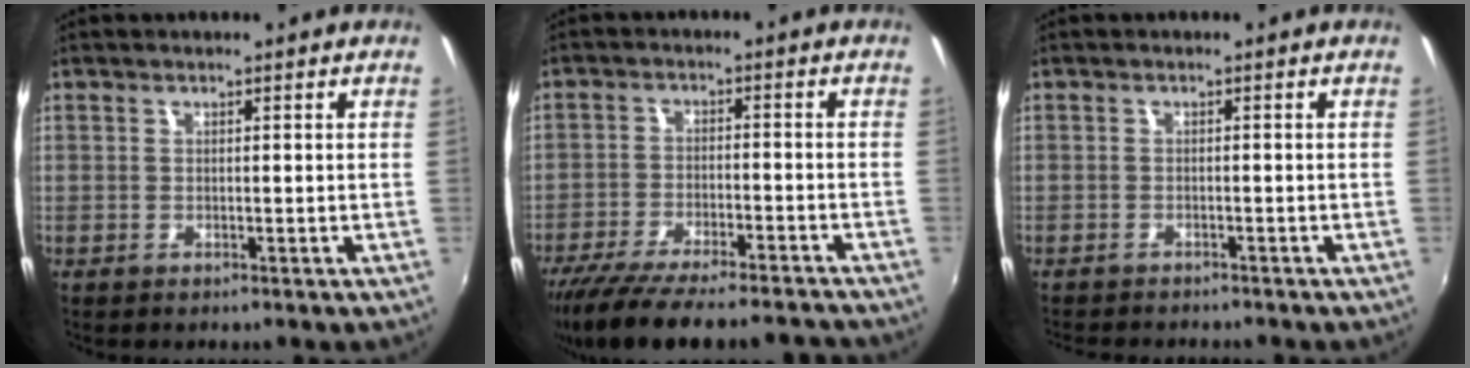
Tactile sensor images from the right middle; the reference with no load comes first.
{"total": 18.5, "force": [-16.1, 3.6, 8.5], "torque": [-0.165, -0.027, -0.243]}
{"total": 4.6, "force": [-4.3, 0.9, 1.4], "torque": [-0.039, -0.015, -0.066]}